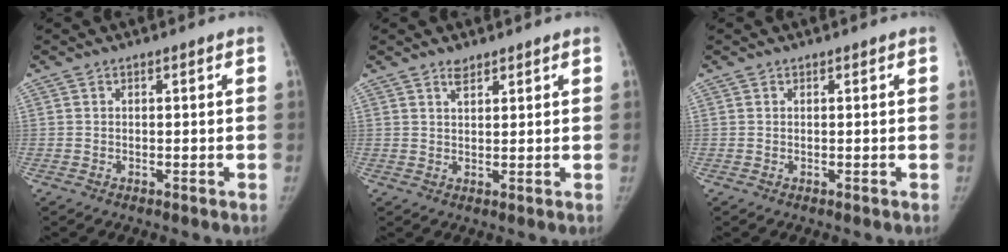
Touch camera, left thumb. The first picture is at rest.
{"total": 2.1, "force": [1.7, 0.9, 0.8], "torque": [-0.002, -0.011, 0.027]}
{"total": 0.0}